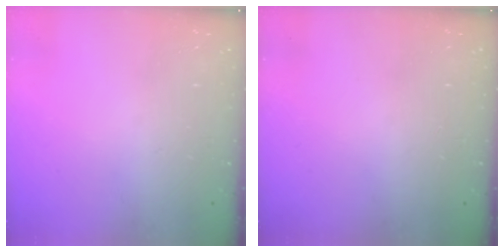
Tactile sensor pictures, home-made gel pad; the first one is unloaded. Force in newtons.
{"total": 15.1, "press": 2.1, "slide": 14.9}